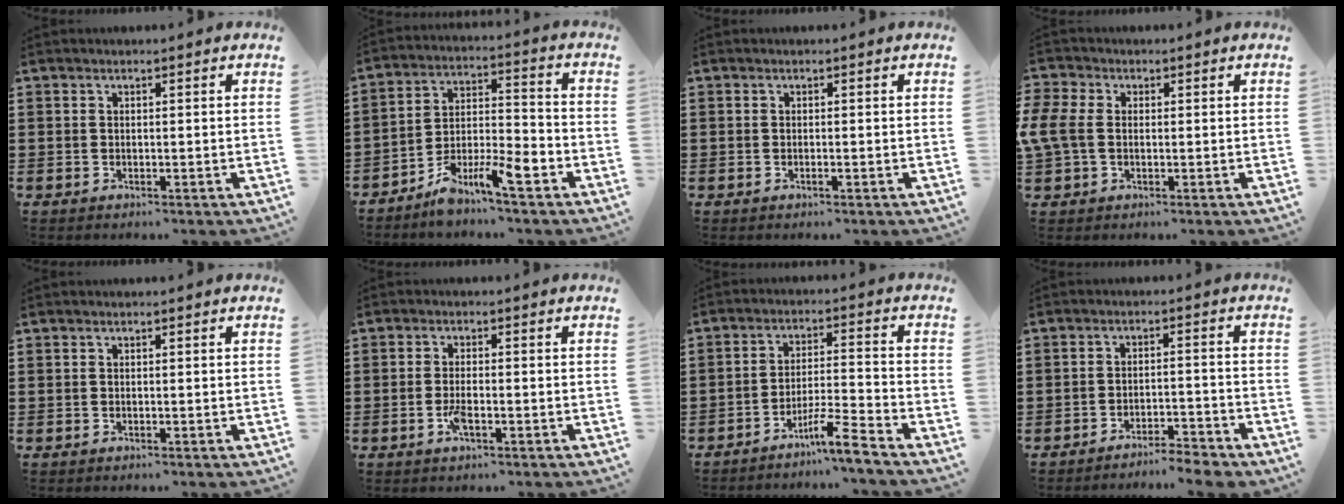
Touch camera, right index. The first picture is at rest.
{"total": 8.6, "force": [-6.2, 2.4, 5.5], "torque": [-0.105, 0.001, -0.118]}
{"total": 0.5, "force": [-0.3, -0.2, 0.4], "torque": [-0.006, -0.003, -0.006]}
{"total": 4.3, "force": [0.0, 2.9, 3.2], "torque": [-0.102, -0.005, -0.012]}
{"total": 0.0}
{"total": 2.8, "force": [-1.2, 0.6, 2.5], "torque": [-0.051, -0.003, -0.025]}
{"total": 7.1, "force": [-5.7, 0.0, 4.3], "torque": [-0.076, -0.004, -0.107]}
{"total": 3.7, "force": [-3.7, 0.0, 0.5], "torque": [-0.012, 0.000, -0.078]}